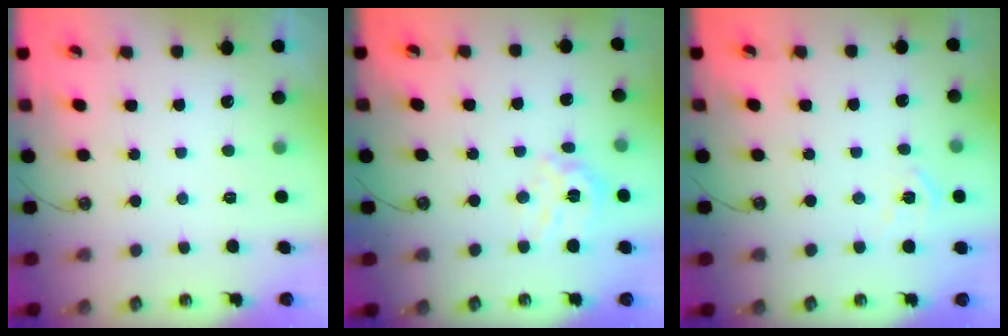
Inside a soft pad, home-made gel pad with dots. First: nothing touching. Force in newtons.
{"total": 11.8, "press": 11.8, "slide": 0.9}
{"total": 5.8, "press": 5.7, "slide": 0.7}